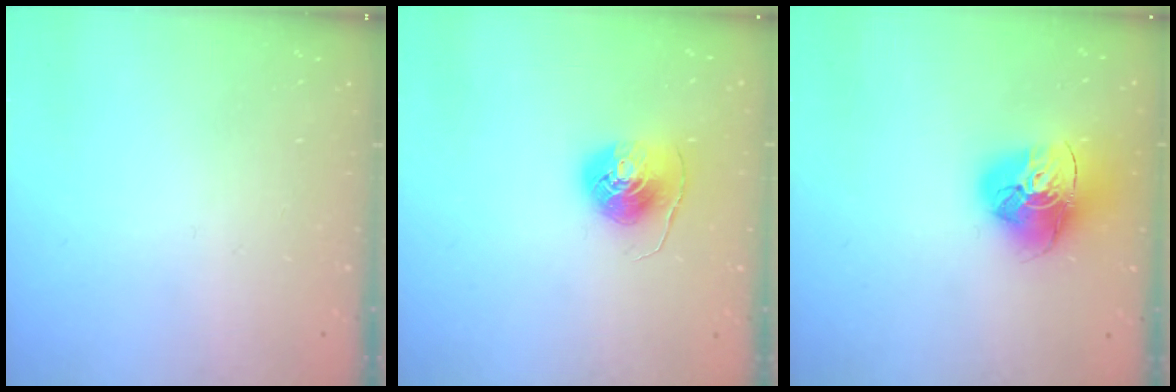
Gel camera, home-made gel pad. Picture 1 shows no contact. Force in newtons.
{"total": 8.1, "press": 8.1, "slide": 0.4}
{"total": 15.5, "press": 15.4, "slide": 1.7}